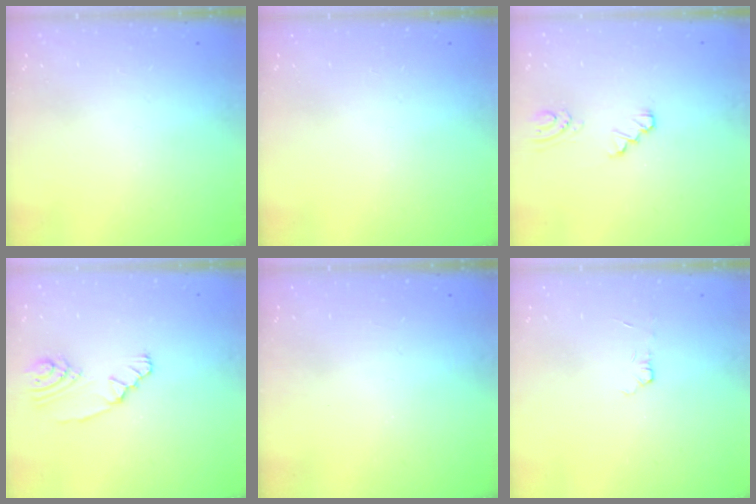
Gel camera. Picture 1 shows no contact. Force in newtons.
{"total": 0.0}
{"total": 1.2, "press": 1.2, "slide": 0.2}
{"total": 4.7, "press": 4.5, "slide": 1.3}
{"total": 0.0}
{"total": 3.0, "press": 3.0, "slide": 0.2}